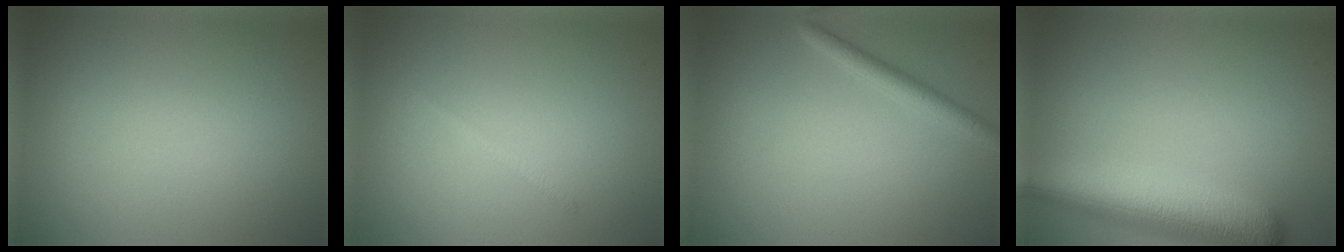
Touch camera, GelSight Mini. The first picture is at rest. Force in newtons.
{"total": 0.6, "press": 0.6, "slide": 0.1}
{"total": 1.9, "press": 1.9, "slide": 0.2}
{"total": 7.5, "press": 7.5, "slide": 0.5}